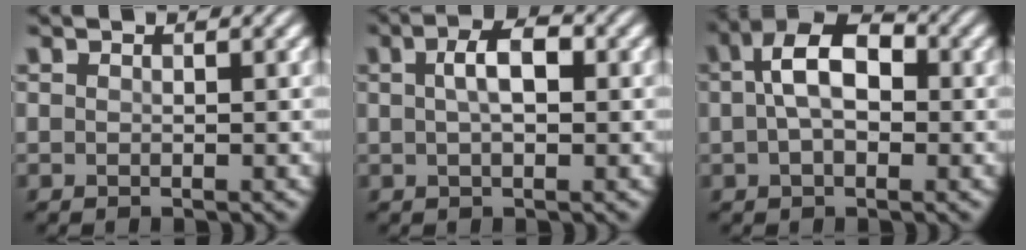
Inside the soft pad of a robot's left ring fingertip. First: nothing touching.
{"total": 3.4, "force": [0.6, 1.4, 3.0], "torque": [-0.053, 0.007, 0.007]}
{"total": 6.1, "force": [0.7, 3.7, 4.9], "torque": [-0.087, 0.021, -0.001]}